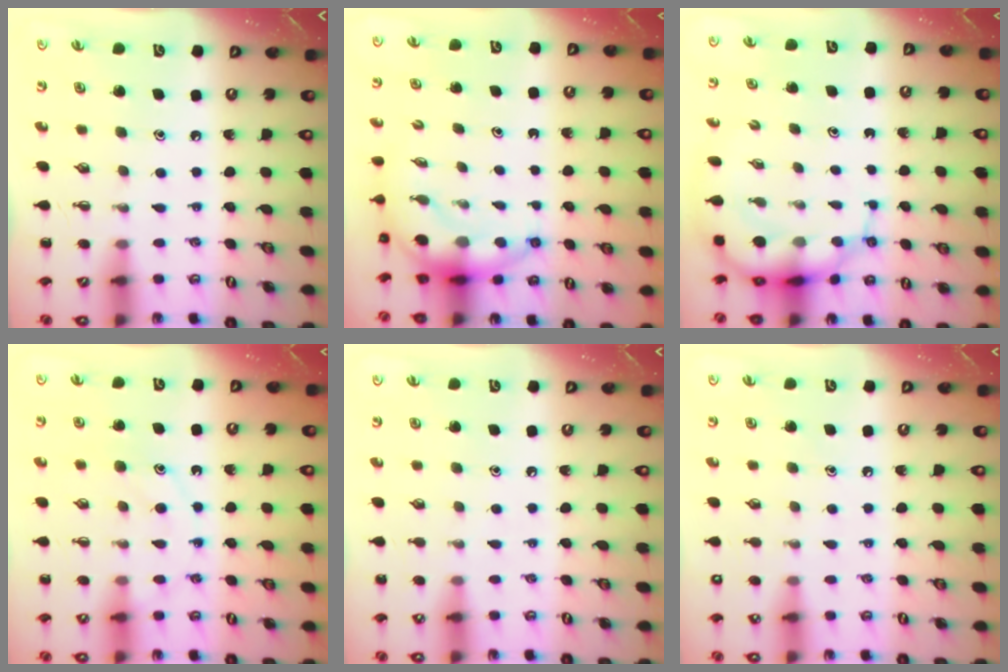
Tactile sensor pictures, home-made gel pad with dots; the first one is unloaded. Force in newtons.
{"total": 6.6, "press": 6.4, "slide": 1.4}
{"total": 7.6, "press": 7.3, "slide": 2.2}
{"total": 11.1, "press": 11.1, "slide": 0.8}
{"total": 4.4, "press": 4.2, "slide": 1.5}
{"total": 6.0, "press": 5.6, "slide": 2.0}